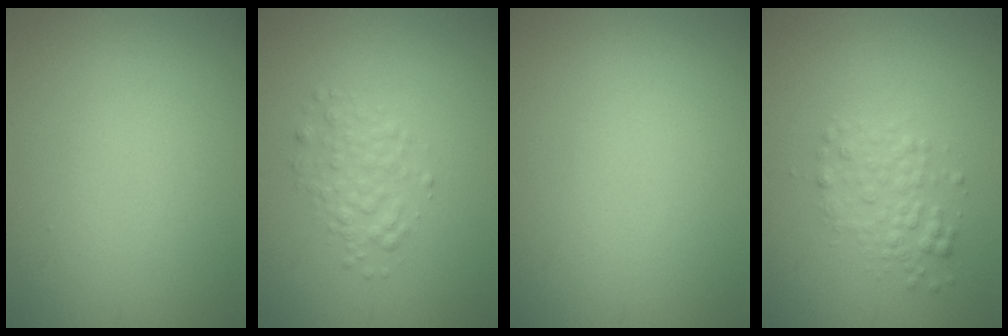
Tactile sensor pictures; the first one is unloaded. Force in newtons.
{"total": 2.0, "press": 2.0, "slide": 0.1}
{"total": 0.0}
{"total": 2.2, "press": 2.2, "slide": 0.0}